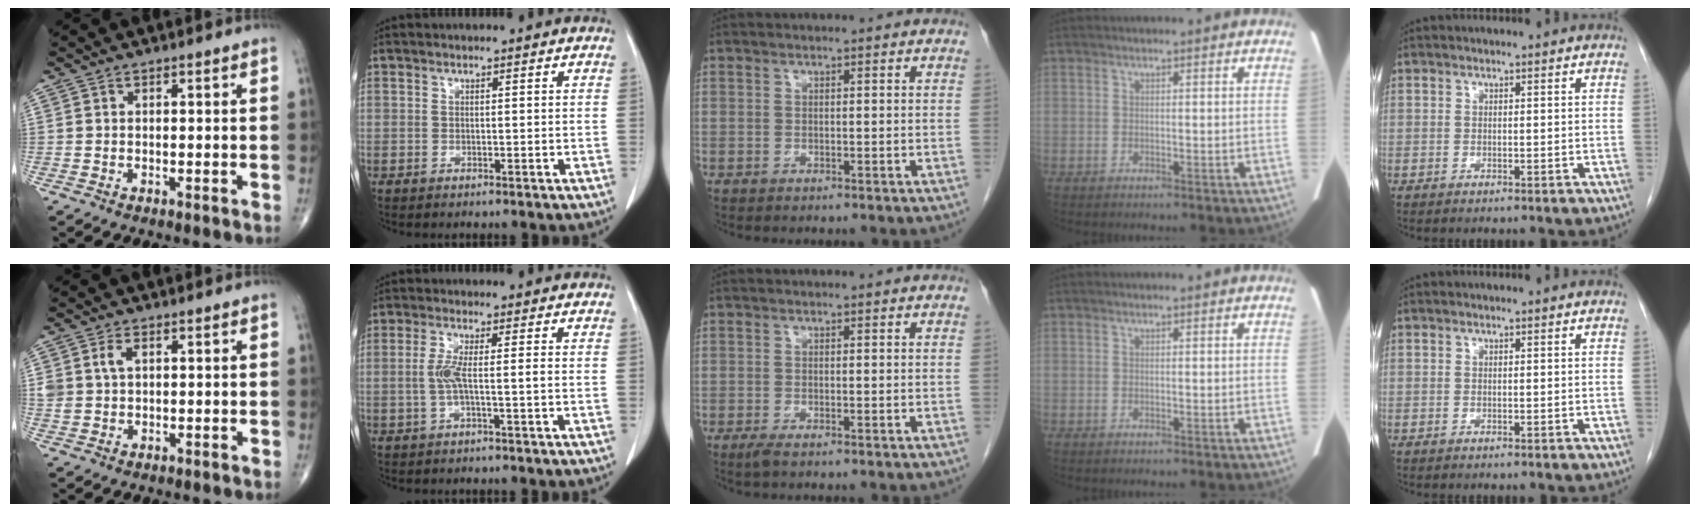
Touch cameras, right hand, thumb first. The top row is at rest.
{"thumb": {"total": 3.3, "force": [1.0, 2.1, 2.3], "torque": [-0.047, 0.003, 0.023]}, "index": {"total": 3.3, "force": [-0.5, -0.1, 3.2], "torque": [-0.070, 0.002, -0.010]}, "middle": {"total": 1.1, "force": [-0.8, 0.0, 0.8], "torque": [-0.023, -0.006, -0.017]}}